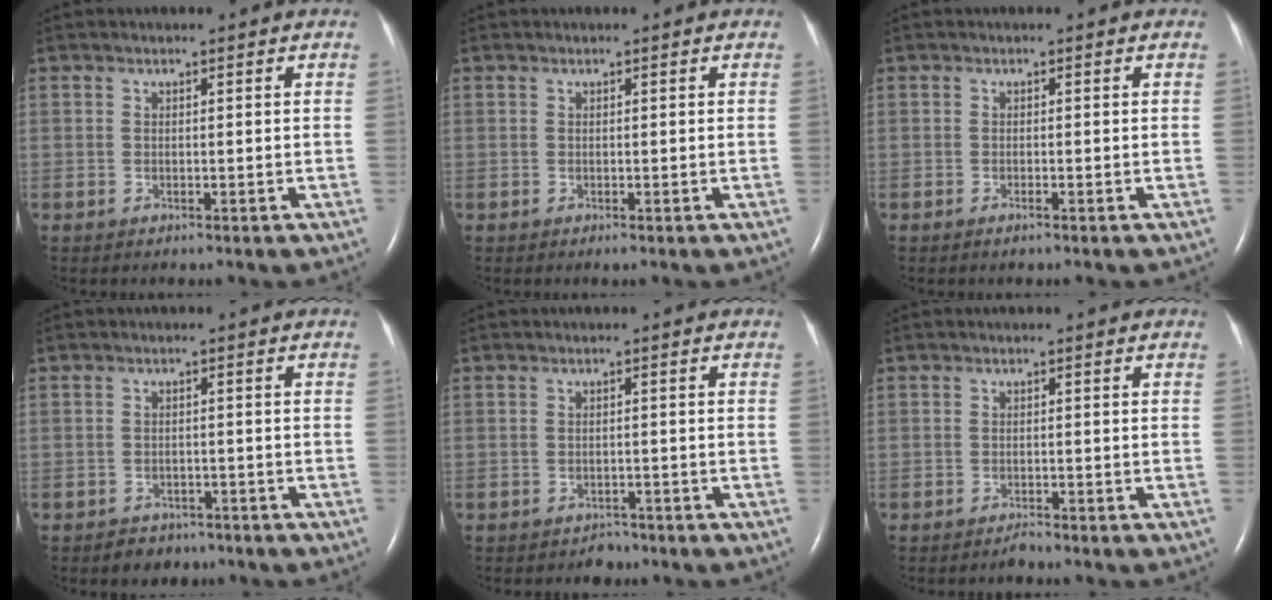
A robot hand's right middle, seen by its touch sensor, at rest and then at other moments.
{"total": 0.0}
{"total": 0.7, "force": [-0.5, 0.0, 0.5], "torque": [-0.014, -0.001, -0.008]}
{"total": 3.0, "force": [-2.3, 1.9, 0.2], "torque": [-0.014, 0.007, -0.031]}
{"total": 1.6, "force": [-1.3, 1.0, 0.0], "torque": [-0.009, 0.004, -0.019]}
{"total": 0.9, "force": [-0.9, 0.1, 0.2], "torque": [-0.006, -0.002, -0.013]}